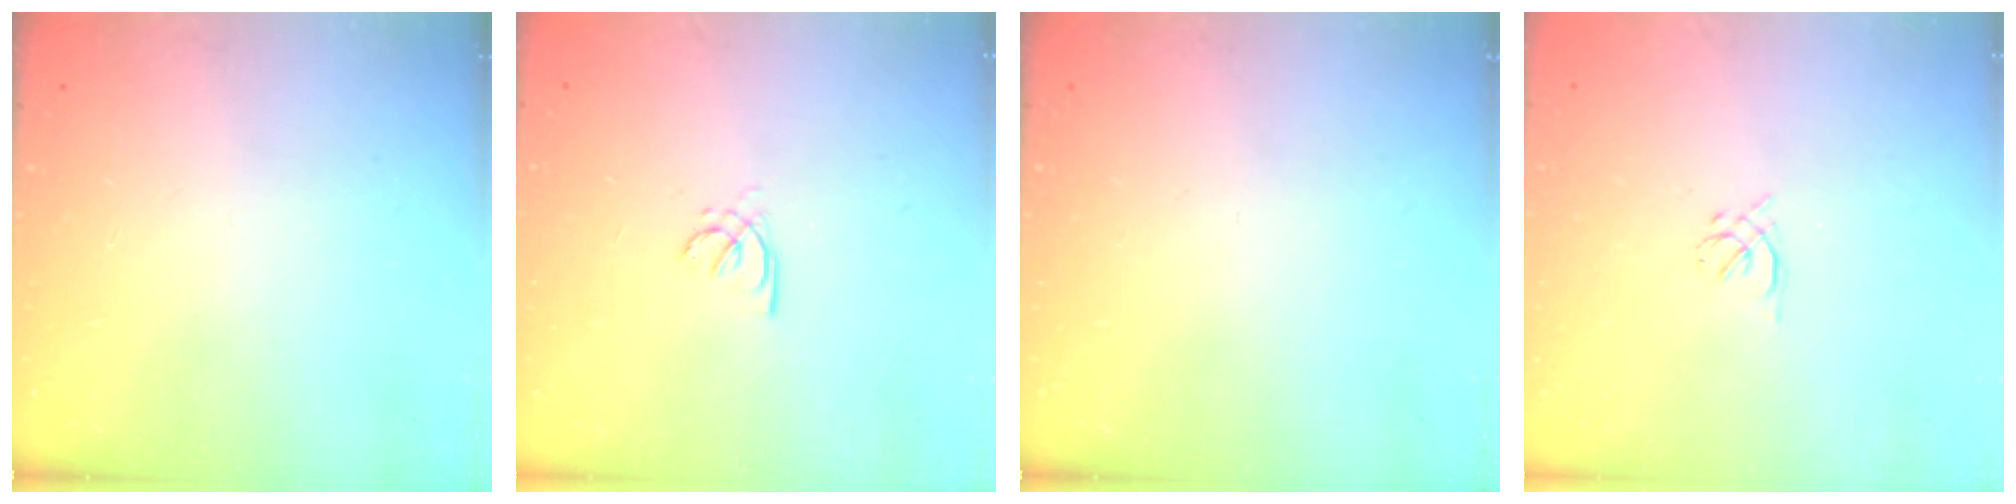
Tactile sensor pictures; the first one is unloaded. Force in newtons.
{"total": 1.4, "press": 1.3, "slide": 0.4}
{"total": 0.0}
{"total": 1.6, "press": 1.5, "slide": 0.6}